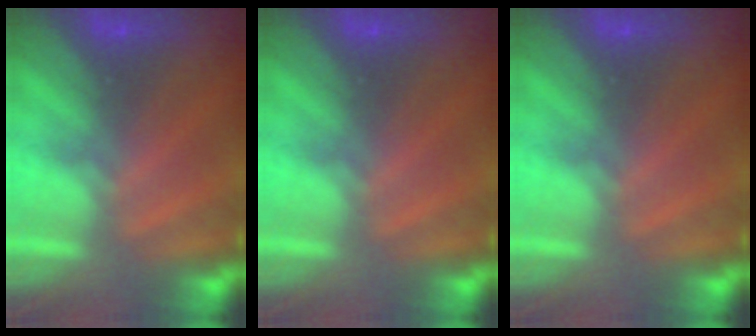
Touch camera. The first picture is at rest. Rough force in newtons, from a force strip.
{"total": 0.0}
{"total": 0.0}